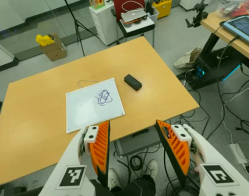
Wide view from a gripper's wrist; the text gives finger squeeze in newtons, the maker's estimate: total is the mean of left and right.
{"total": 0.0}